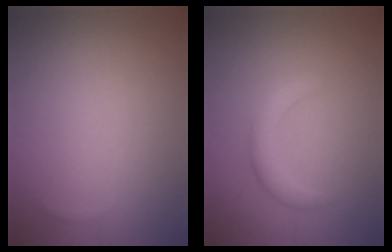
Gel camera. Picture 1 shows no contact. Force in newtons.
{"total": 2.1, "press": 2.0, "slide": 0.3}